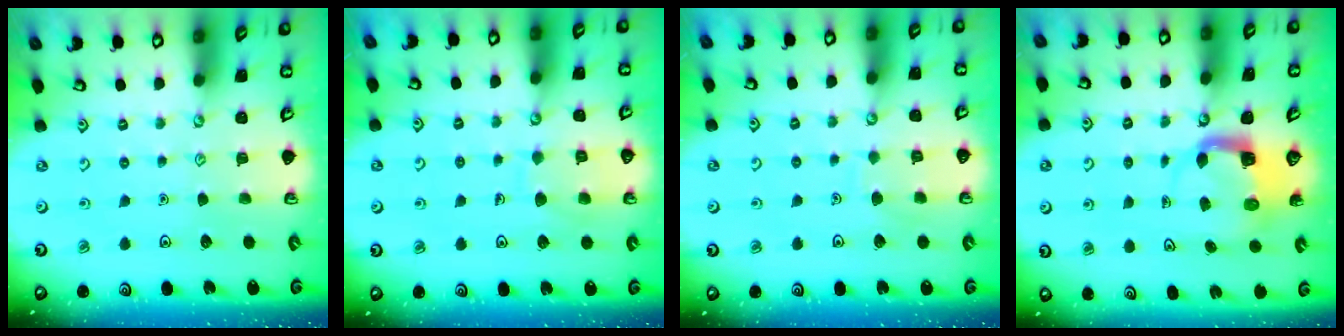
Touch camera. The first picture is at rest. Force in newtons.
{"total": 7.8, "press": 7.8, "slide": 0.7}
{"total": 5.2, "press": 5.1, "slide": 0.6}
{"total": 4.3, "press": 4.3, "slide": 0.3}